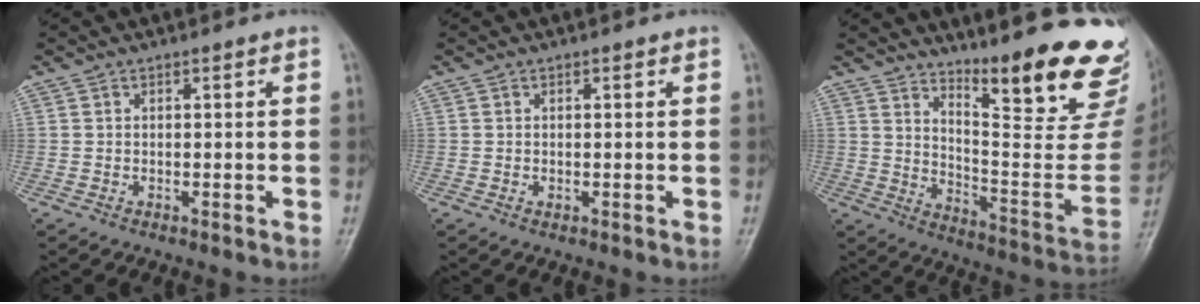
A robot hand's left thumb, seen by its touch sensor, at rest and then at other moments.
{"total": 0.6, "force": [0.0, 0.4, 0.4], "torque": [-0.006, -0.001, 0.000]}
{"total": 25.5, "force": [18.1, 5.5, 17.1], "torque": [-0.208, -0.134, 0.251]}